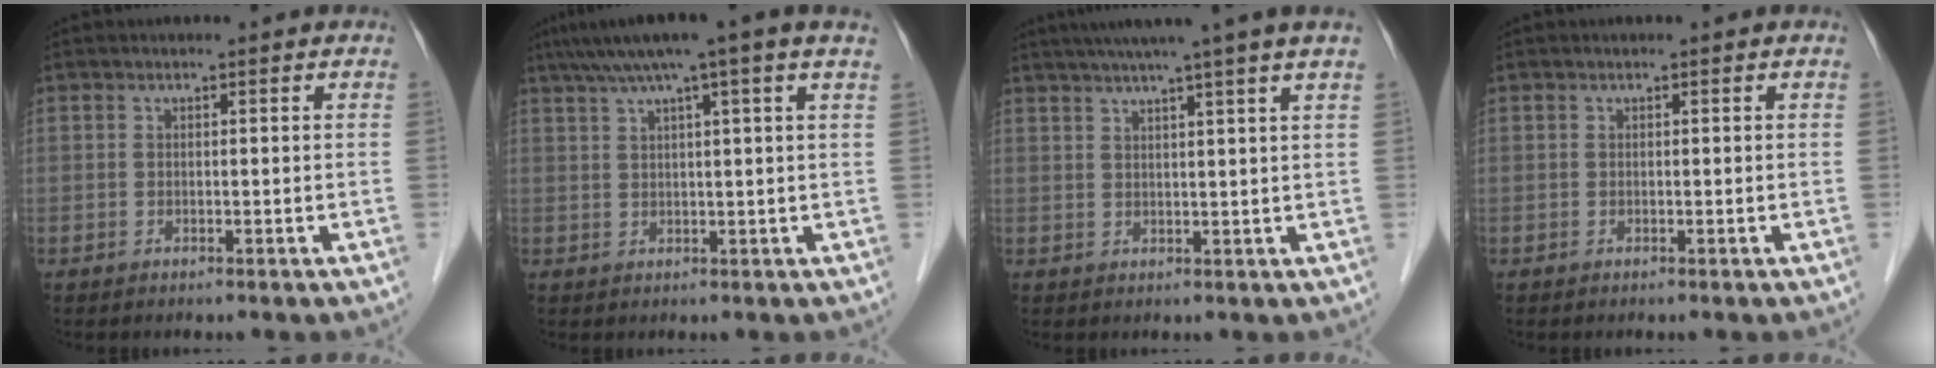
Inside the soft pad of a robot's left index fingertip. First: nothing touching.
{"total": 9.1, "force": [6.4, -0.8, 6.5], "torque": [-0.100, 0.036, 0.086]}
{"total": 9.6, "force": [7.5, -1.9, 5.6], "torque": [-0.081, 0.018, 0.090]}
{"total": 0.0}